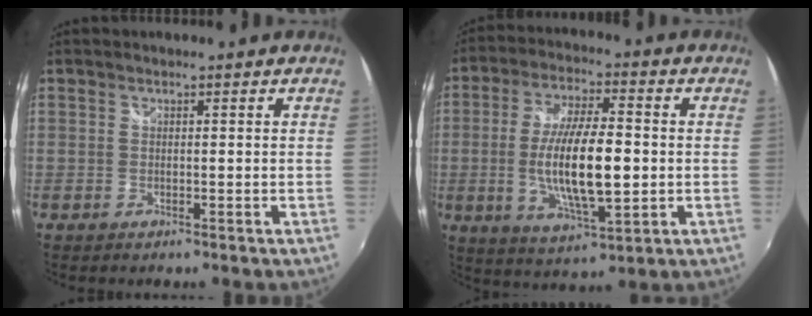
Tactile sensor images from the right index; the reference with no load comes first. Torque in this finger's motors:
{"motor_torque": [0.69, -0.14, 0.98, 0.21]}